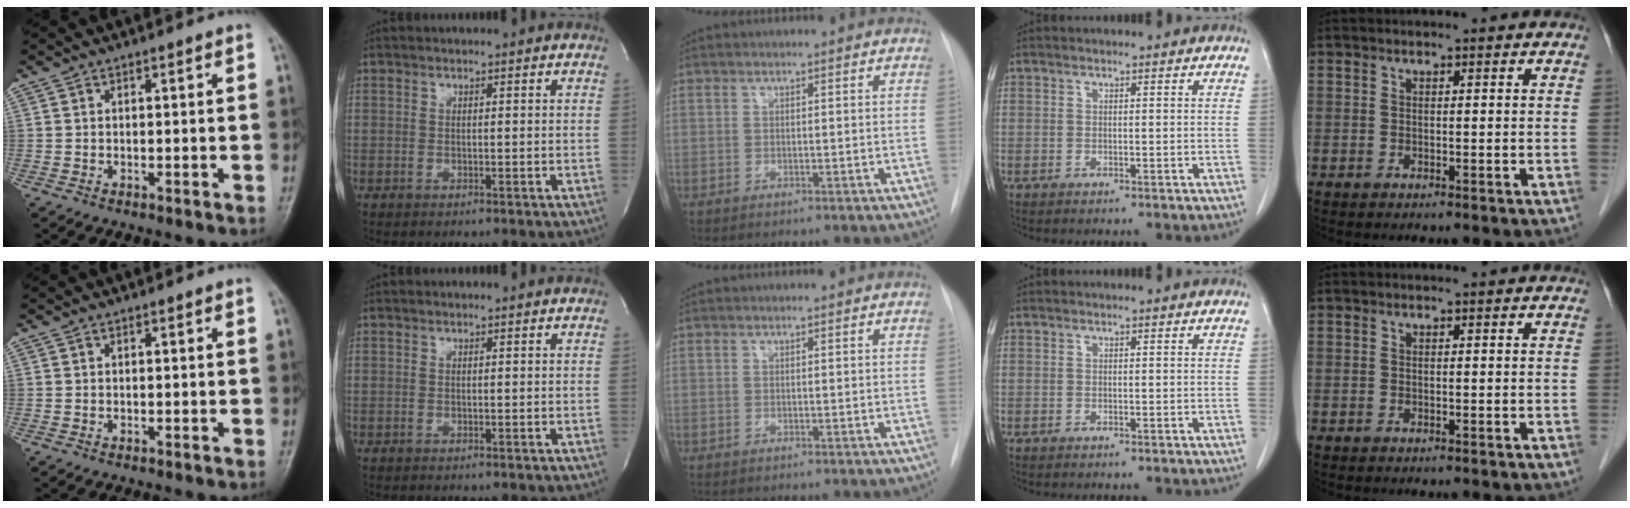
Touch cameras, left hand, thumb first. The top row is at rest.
{}